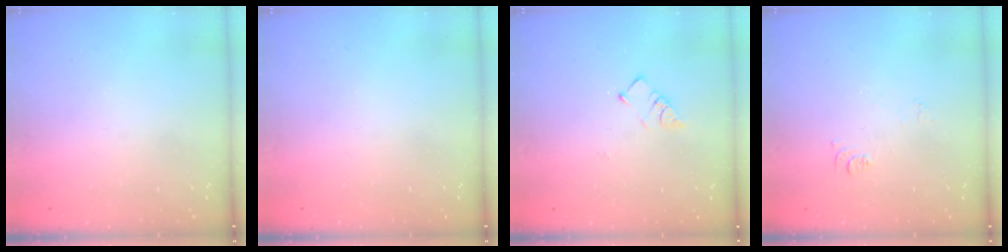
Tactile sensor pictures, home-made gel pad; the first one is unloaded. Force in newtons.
{"total": 0.0}
{"total": 2.9, "press": 2.9, "slide": 0.0}
{"total": 6.0, "press": 5.9, "slide": 0.7}